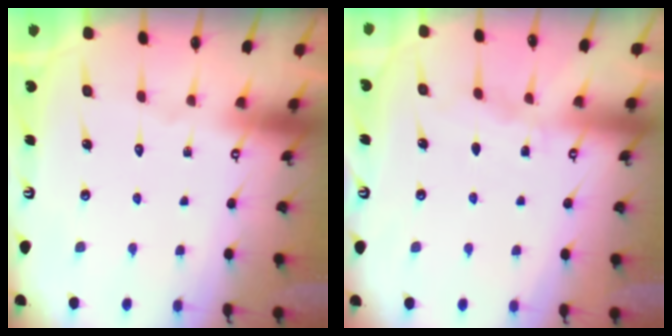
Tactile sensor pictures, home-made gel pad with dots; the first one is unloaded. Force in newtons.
{"total": 4.1, "press": 4.1, "slide": 0.5}